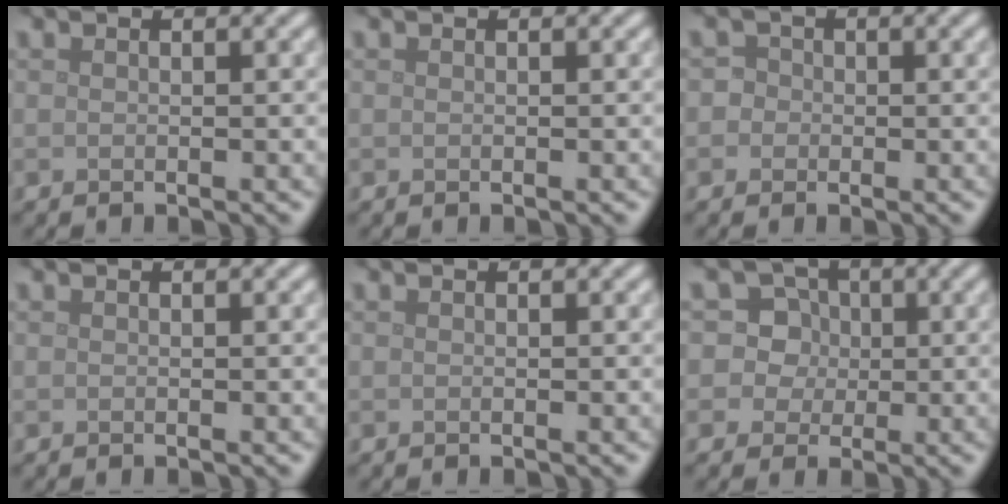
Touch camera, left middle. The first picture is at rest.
{"total": 0.0}
{"total": 2.3, "force": [0.2, 2.1, 0.8], "torque": [0.011, 0.016, -0.025]}
{"total": 0.0}
{"total": 0.0}
{"total": 5.8, "force": [2.1, 5.0, 2.1], "torque": [-0.016, 0.027, 0.014]}